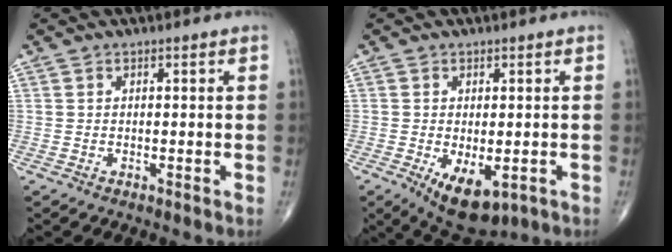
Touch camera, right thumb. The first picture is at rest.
{"total": 8.5, "force": [-3.0, 4.3, 6.8], "torque": [-0.095, -0.011, -0.033]}